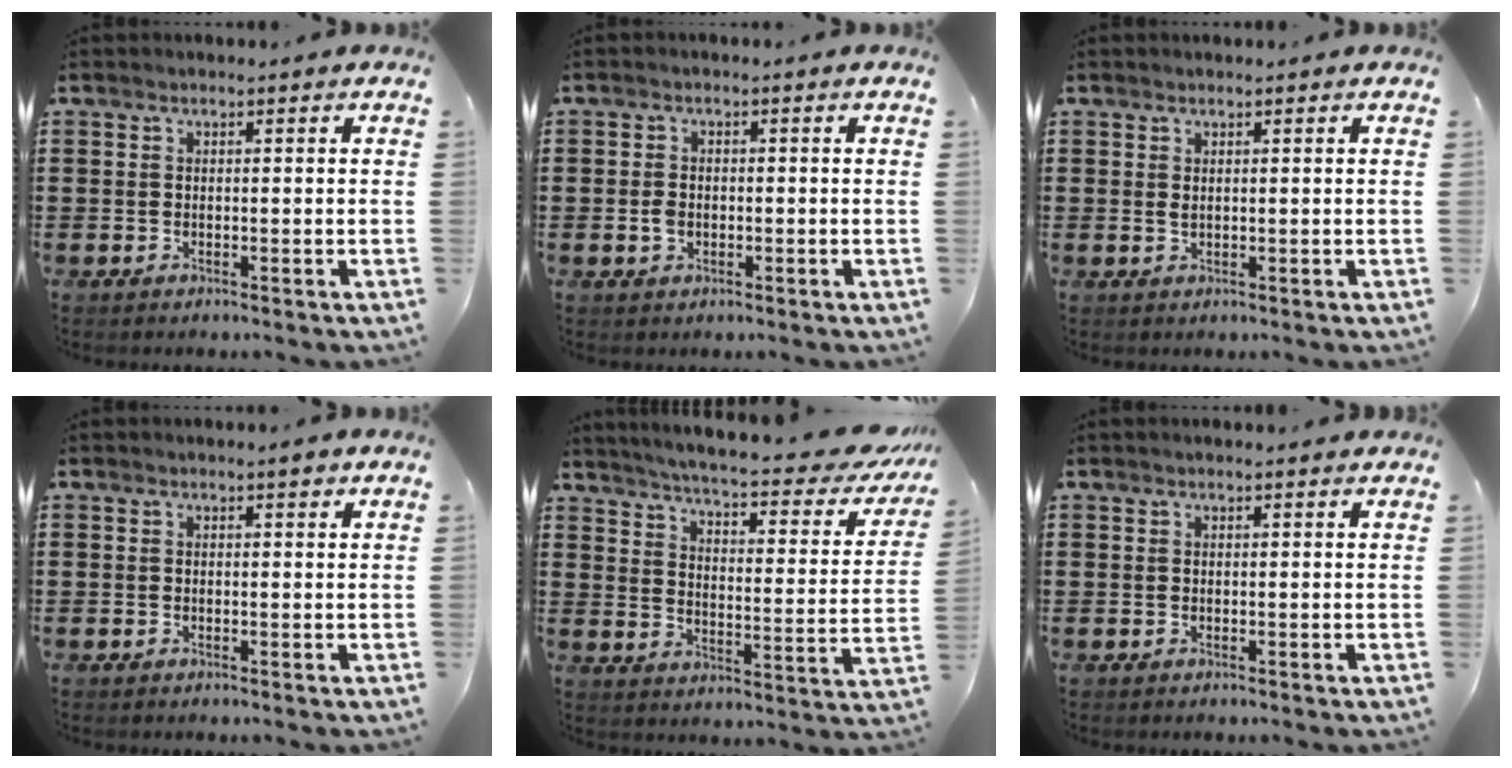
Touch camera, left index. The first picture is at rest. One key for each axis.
{"total": 1.8, "fx": -0.3, "fy": 1.3, "fz": 1.3, "tx": -0.034, "ty": 0.001, "tz": -0.009}
{"total": 0.8, "fx": 0.4, "fy": 0.2, "fz": 0.7, "tx": -0.015, "ty": 0.003, "tz": 0.006}
{"total": 1.6, "fx": 1.2, "fy": 0.3, "fz": 1.0, "tx": -0.014, "ty": -0.001, "tz": 0.019}
{"total": 6.1, "fx": 5.2, "fy": -0.4, "fz": 3.2, "tx": -0.076, "ty": -0.044, "tz": 0.083}
{"total": 0.8, "fx": 0.7, "fy": 0.0, "fz": 0.4, "tx": -0.009, "ty": -0.001, "tz": 0.013}